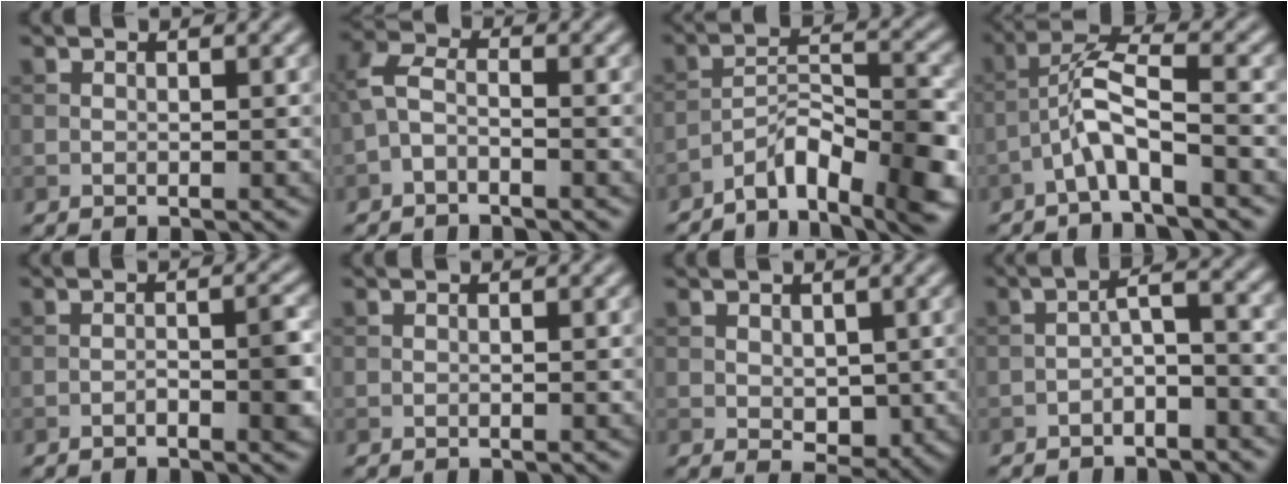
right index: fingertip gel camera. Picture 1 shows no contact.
{"total": 2.9, "force": [-1.0, 1.6, 2.2], "torque": [-0.050, 0.008, -0.032]}
{"total": 7.8, "force": [-5.3, 2.4, 5.2], "torque": [-0.073, 0.007, -0.090]}
{"total": 4.3, "force": [-2.4, 0.7, 3.5], "torque": [-0.071, 0.018, -0.051]}
{"total": 2.6, "force": [-1.2, 0.8, 2.2], "torque": [-0.032, 0.006, -0.020]}
{"total": 0.0}
{"total": 2.8, "force": [0.3, 1.9, 1.9], "torque": [-0.028, -0.010, 0.010]}
{"total": 3.4, "force": [-1.8, 1.1, 2.7], "torque": [-0.047, 0.013, -0.038]}